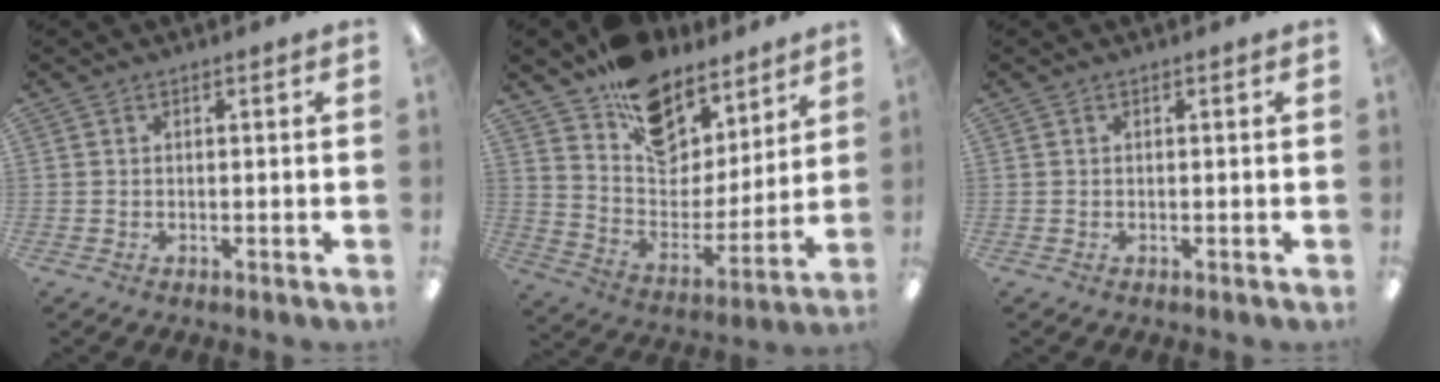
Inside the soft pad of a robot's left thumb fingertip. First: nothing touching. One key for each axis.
{"total": 14.4, "fx": 10.4, "fy": 8.8, "fz": 5.0, "tx": -0.081, "ty": -0.083, "tz": 0.189}
{"total": 0.0}